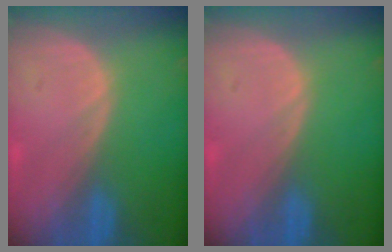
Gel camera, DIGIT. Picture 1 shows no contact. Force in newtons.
{"total": 0.0}